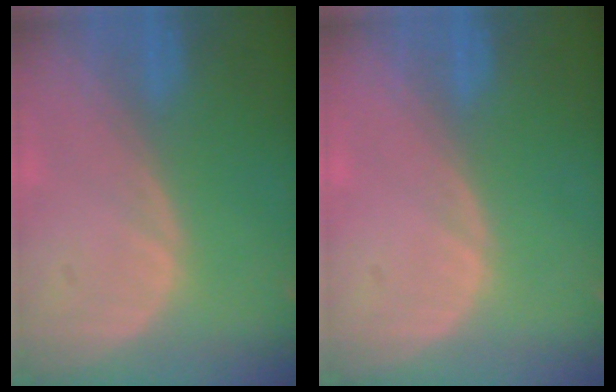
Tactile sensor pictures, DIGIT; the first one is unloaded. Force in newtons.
{"total": 0.0}